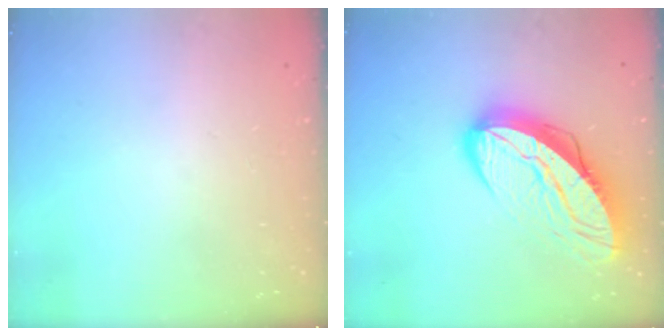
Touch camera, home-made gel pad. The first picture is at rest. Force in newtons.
{"total": 16.2, "press": 16.1, "slide": 1.3}